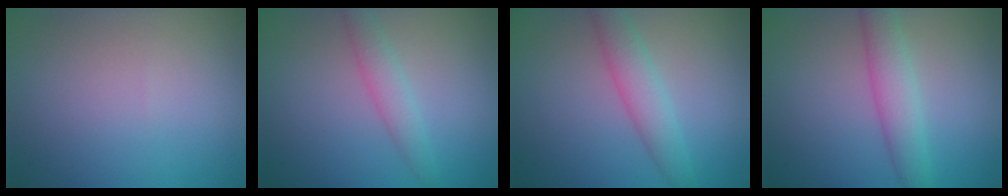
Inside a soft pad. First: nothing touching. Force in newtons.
{"total": 2.3, "press": 2.3, "slide": 0.2}
{"total": 3.2, "press": 3.2, "slide": 0.1}
{"total": 3.6, "press": 3.6, "slide": 0.2}